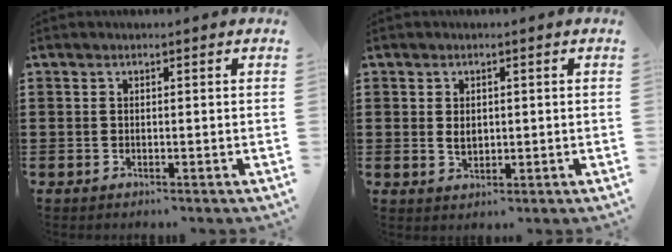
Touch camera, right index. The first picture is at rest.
{"total": 2.0, "force": [0.3, 1.5, 1.3], "torque": [-0.020, 0.005, 0.004]}